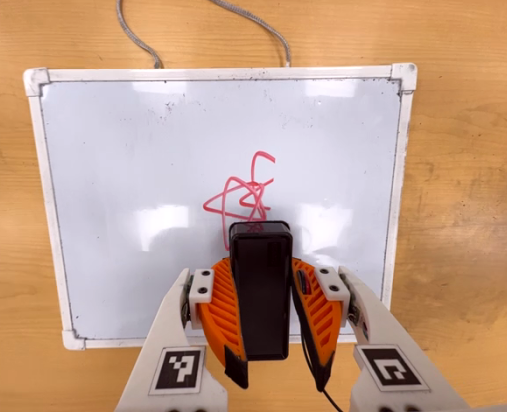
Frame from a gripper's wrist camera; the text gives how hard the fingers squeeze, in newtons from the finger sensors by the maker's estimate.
{"total": 7.0, "left": 5.7, "right": 8.3}